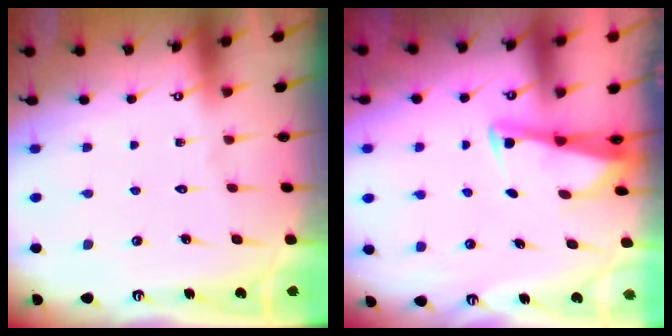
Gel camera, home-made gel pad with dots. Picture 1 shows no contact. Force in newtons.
{"total": 2.7, "press": 2.7, "slide": 0.3}